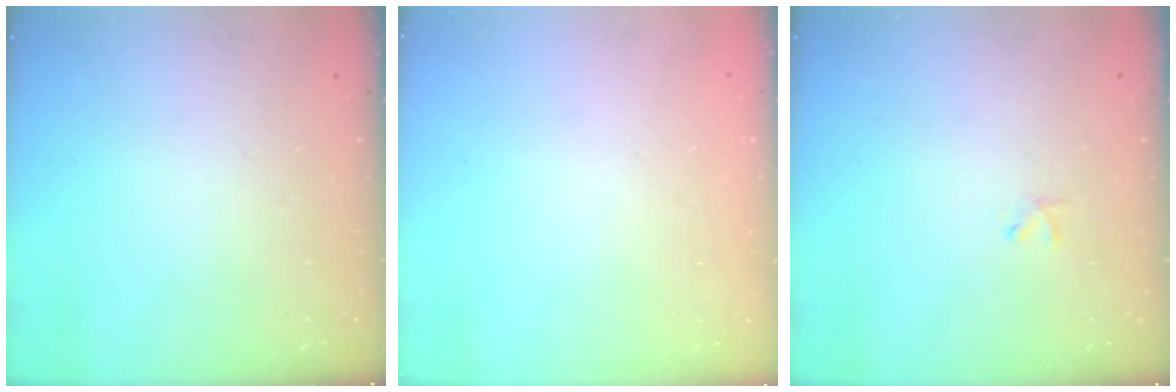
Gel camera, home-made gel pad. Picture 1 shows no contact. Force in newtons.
{"total": 1.9, "press": 1.9, "slide": 0.2}
{"total": 0.0}